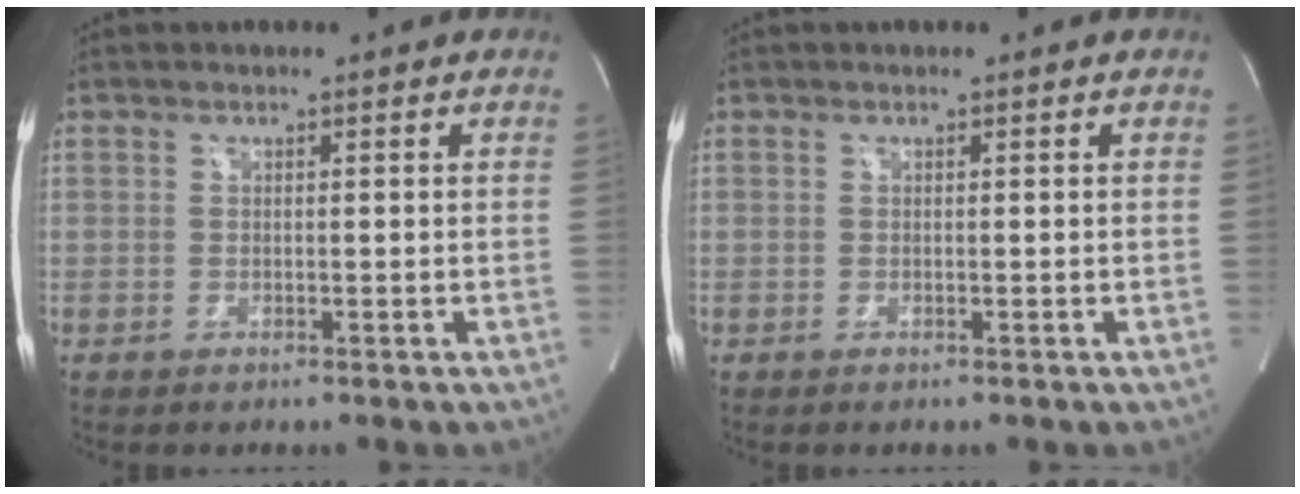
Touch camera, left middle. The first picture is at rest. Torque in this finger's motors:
{"motor_torque": [0.01, -0.01, -0.07, -0.01]}